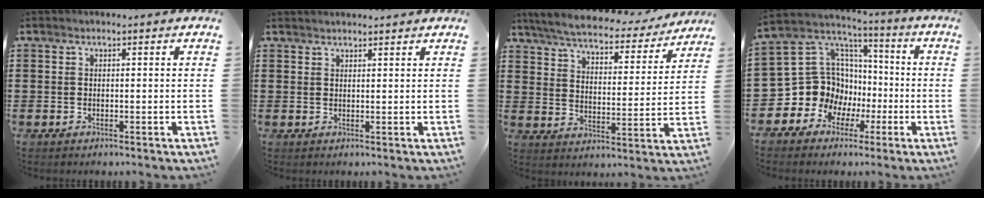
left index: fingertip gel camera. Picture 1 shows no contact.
{"total": 1.2, "force": [1.2, 0.0, 0.1], "torque": [-0.004, 0.000, 0.023]}
{"total": 5.4, "force": [5.1, 0.6, 1.7], "torque": [-0.060, -0.032, 0.083]}
{"total": 11.5, "force": [-1.8, 10.9, 3.0], "torque": [-0.107, -0.024, -0.022]}